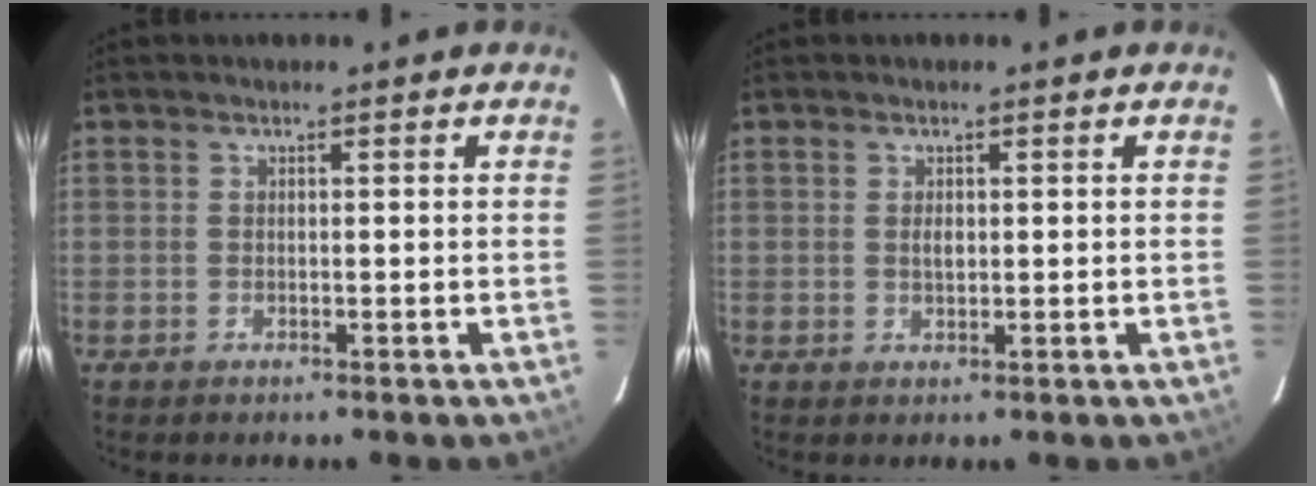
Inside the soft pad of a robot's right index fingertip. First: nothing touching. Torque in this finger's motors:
{"motor_torque": [0.35, -0.14, 0.27, 0.04]}